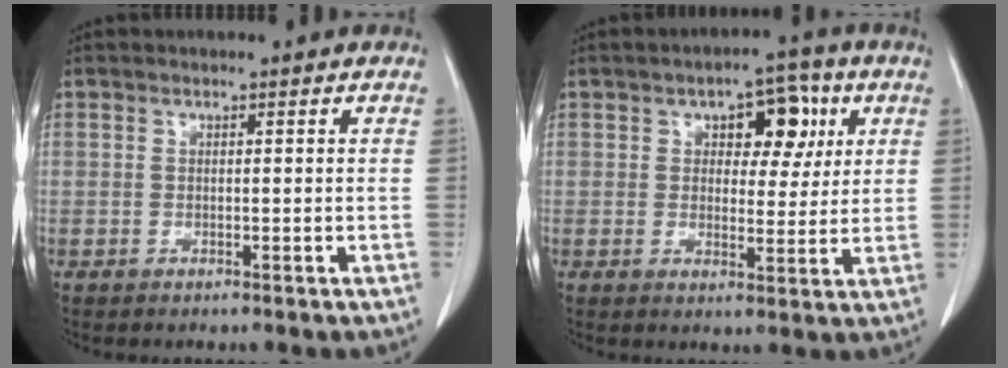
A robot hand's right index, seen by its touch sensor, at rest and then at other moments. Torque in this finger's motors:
{"motor_torque": [0.19, 0.17, 0.16, 0.04]}